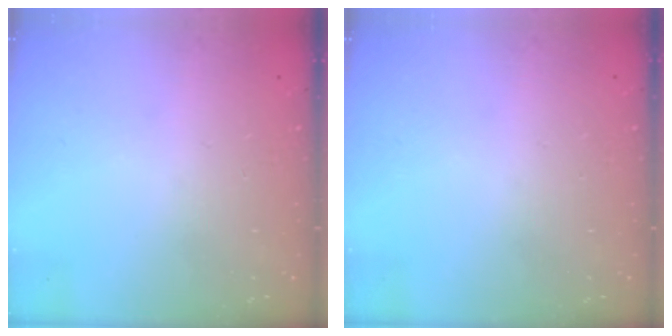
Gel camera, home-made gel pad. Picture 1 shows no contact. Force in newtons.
{"total": 0.0}